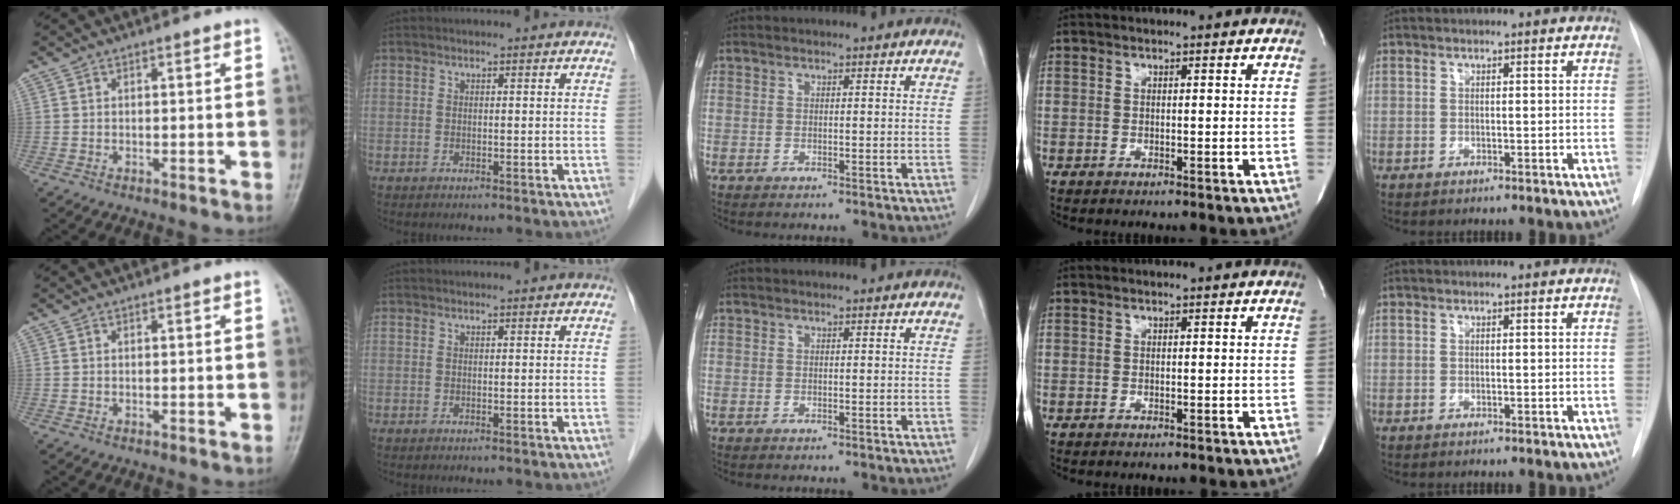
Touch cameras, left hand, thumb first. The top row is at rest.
{}